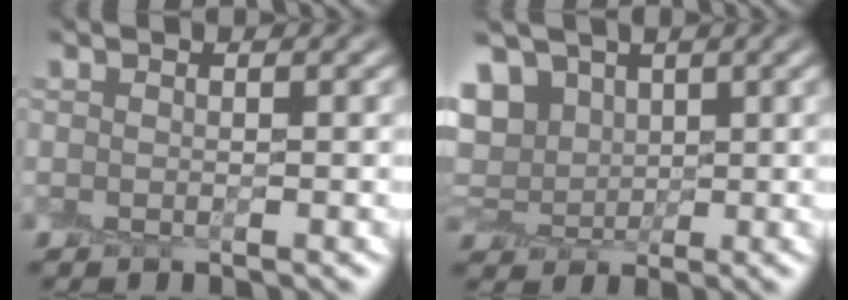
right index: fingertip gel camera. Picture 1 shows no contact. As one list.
[{"total": 3.7, "force": [2.0, 2.8, 1.4], "torque": [-0.023, 0.006, 0.034]}]